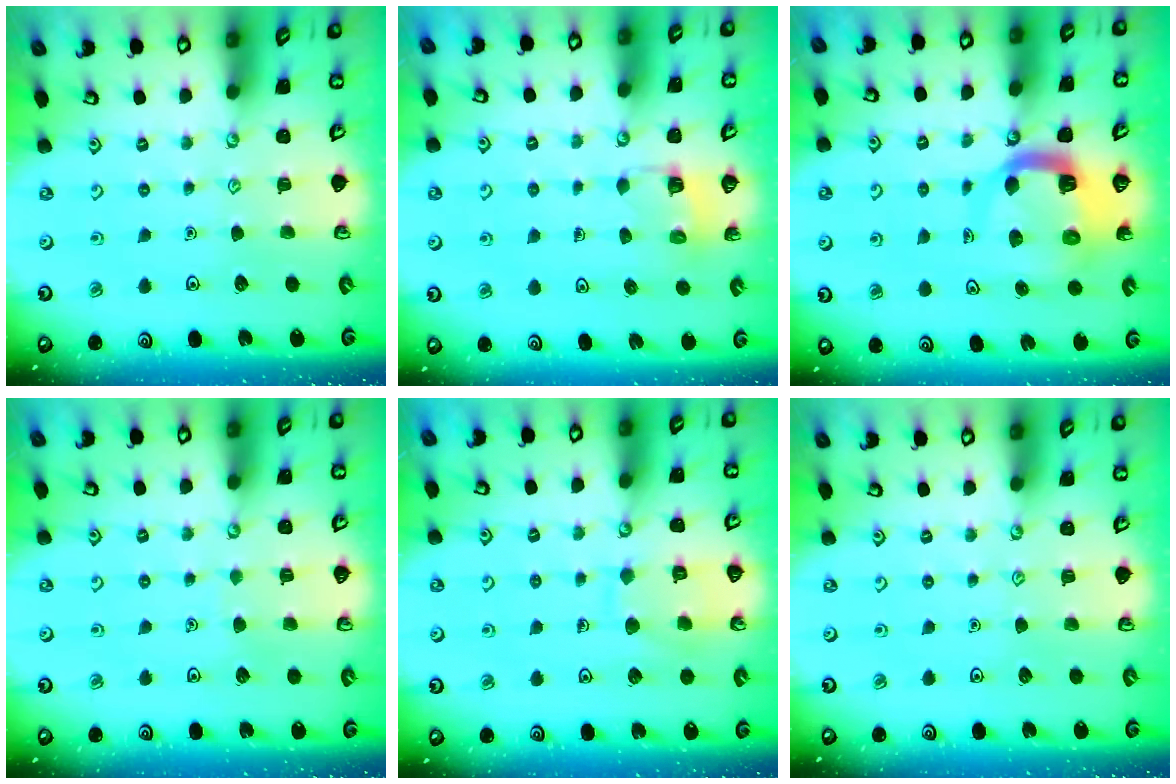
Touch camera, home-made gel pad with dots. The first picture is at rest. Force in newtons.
{"total": 2.8, "press": 2.8, "slide": 0.2}
{"total": 9.0, "press": 8.9, "slide": 1.2}
{"total": 1.4, "press": 1.4, "slide": 0.1}
{"total": 8.3, "press": 8.3, "slide": 0.4}
{"total": 0.0}